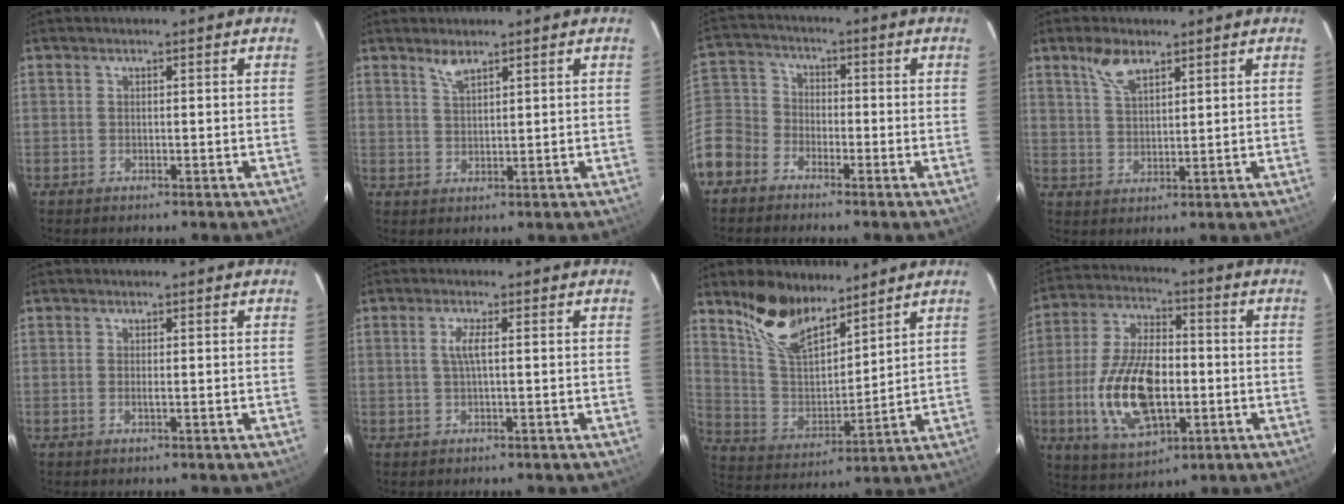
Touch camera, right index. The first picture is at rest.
{"total": 2.6, "force": [2.1, 0.6, 1.4], "torque": [-0.028, 0.000, 0.041]}
{"total": 11.4, "force": [-6.2, 9.0, 3.4], "torque": [-0.099, 0.029, -0.133]}
{"total": 5.3, "force": [3.5, 2.2, 3.2], "torque": [-0.061, 0.007, 0.070]}
{"total": 0.7, "force": [0.0, 0.1, 0.7], "torque": [-0.014, 0.001, -0.001]}
{"total": 2.3, "force": [0.3, 0.0, 2.3], "torque": [-0.044, 0.004, 0.005]}
{"total": 14.1, "force": [10.5, 6.0, 7.3], "torque": [-0.148, 0.007, 0.208]}
{"total": 17.5, "force": [-3.5, 8.7, 14.7], "torque": [-0.301, 0.000, -0.054]}